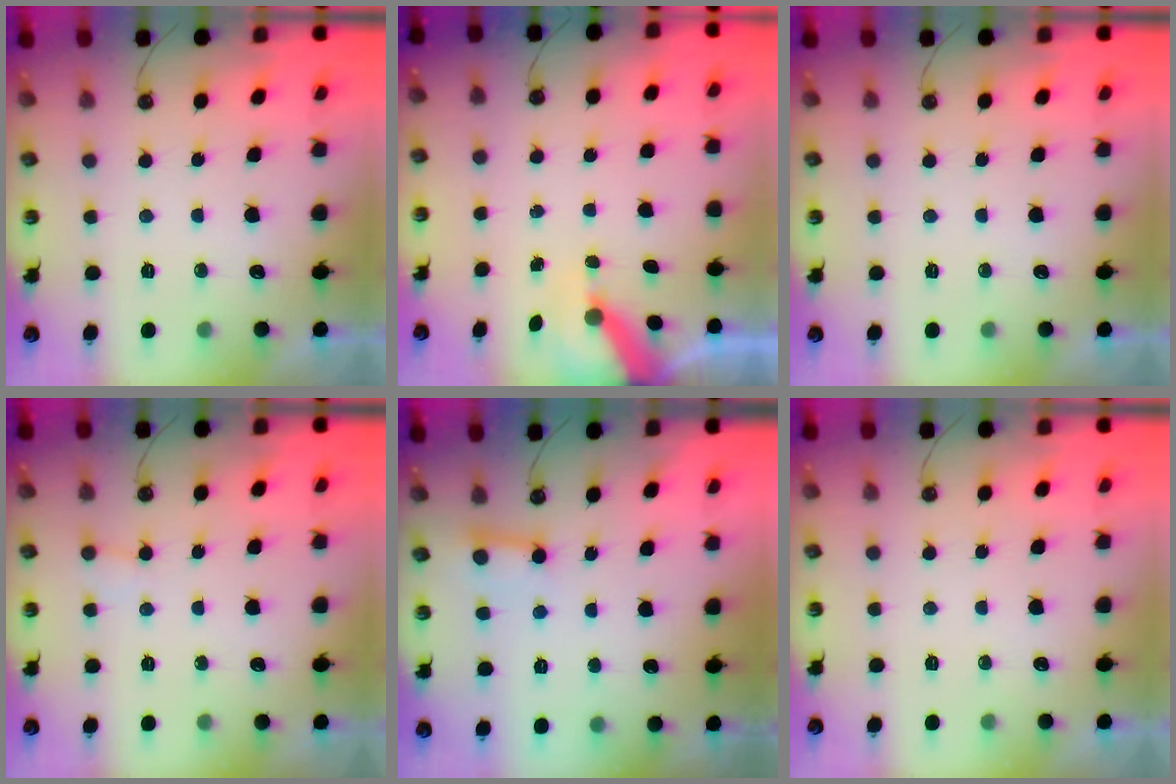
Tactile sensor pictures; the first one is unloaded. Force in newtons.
{"total": 6.8, "press": 6.7, "slide": 0.7}
{"total": 0.0}
{"total": 5.4, "press": 5.4, "slide": 0.5}
{"total": 4.5, "press": 4.4, "slide": 0.4}
{"total": 0.0}